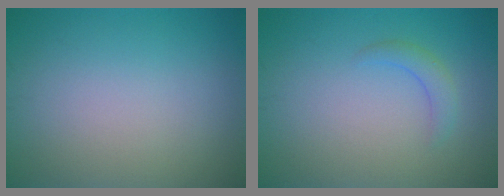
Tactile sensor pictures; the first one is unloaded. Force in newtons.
{"total": 1.6, "press": 1.6, "slide": 0.1}